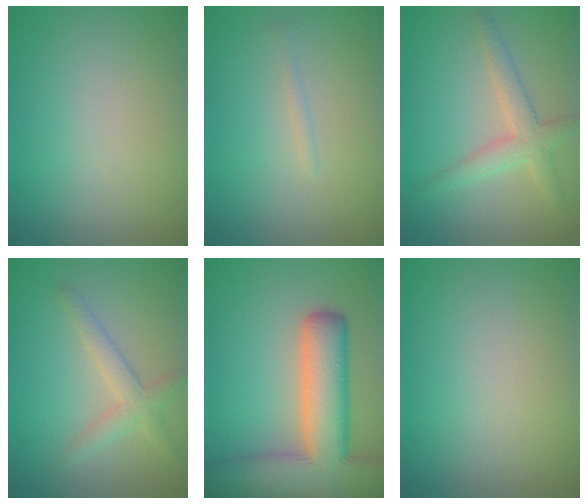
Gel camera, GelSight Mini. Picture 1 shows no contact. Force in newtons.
{"total": 0.6, "press": 0.6, "slide": 0.0}
{"total": 3.1, "press": 3.1, "slide": 0.2}
{"total": 2.8, "press": 2.8, "slide": 0.2}
{"total": 11.2, "press": 11.2, "slide": 0.7}
{"total": 0.0}